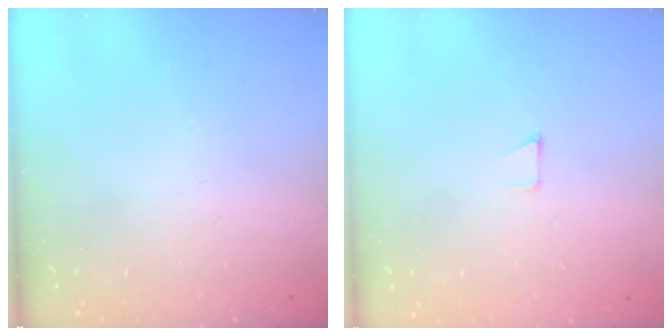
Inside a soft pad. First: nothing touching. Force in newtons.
{"total": 2.6, "press": 2.6, "slide": 0.2}